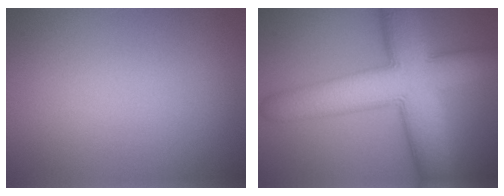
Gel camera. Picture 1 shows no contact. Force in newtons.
{"total": 11.5, "press": 11.5, "slide": 0.3}